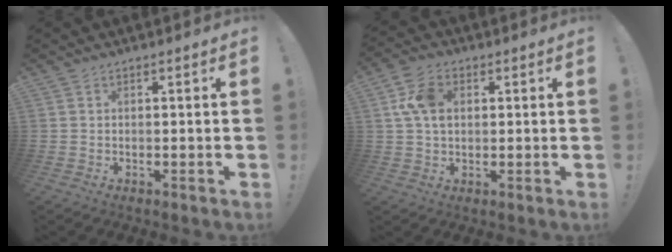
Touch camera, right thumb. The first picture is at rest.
{"total": 9.2, "force": [2.1, 6.4, 6.3], "torque": [-0.127, 0.010, 0.043]}